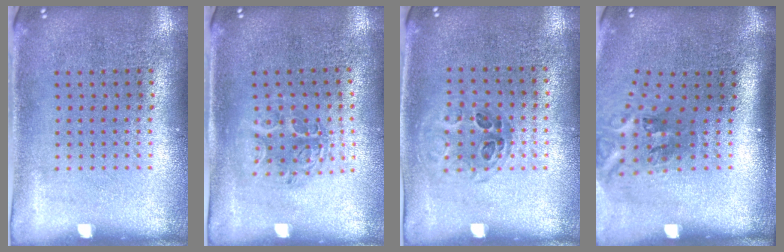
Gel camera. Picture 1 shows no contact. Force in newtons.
{"total": 1.2, "press": 1.2, "slide": 0.4}
{"total": 1.0, "press": 0.7, "slide": 0.6}
{"total": 2.1, "press": 1.3, "slide": 1.6}